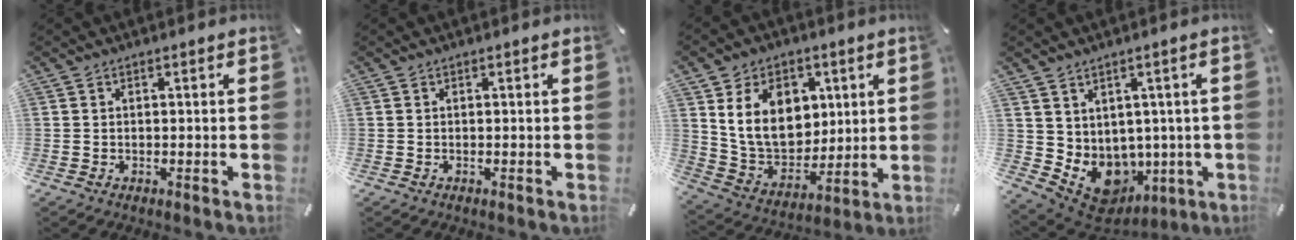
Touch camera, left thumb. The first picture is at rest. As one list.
[{"total": 0.0}, {"total": 15.6, "force": [4.9, 11.9, 8.7], "torque": [-0.163, -0.011, 0.095]}, {"total": 8.2, "force": [-0.4, 7.7, 2.8], "torque": [-0.051, -0.029, 0.013]}]